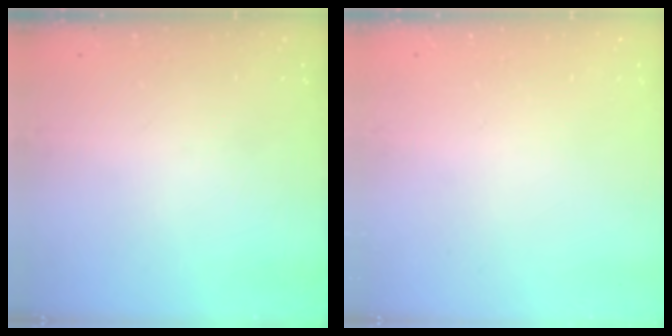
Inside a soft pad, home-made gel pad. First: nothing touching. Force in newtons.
{"total": 0.0}